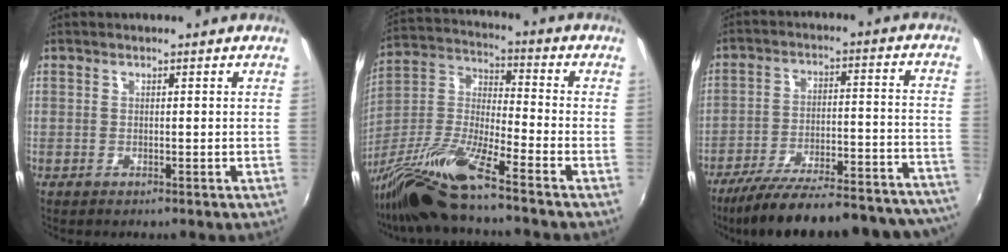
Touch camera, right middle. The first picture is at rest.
{"total": 14.2, "force": [-11.1, -0.5, 8.8], "torque": [-0.178, -0.016, -0.224]}
{"total": 32.7, "force": [-29.6, 5.1, 13.0], "torque": [-0.192, -0.031, -0.392]}